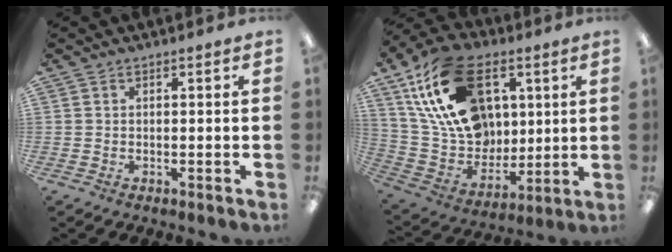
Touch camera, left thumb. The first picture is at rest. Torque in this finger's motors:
{"motor_torque": [0.54, 0.92, 1.43, -1.34, 0.33]}